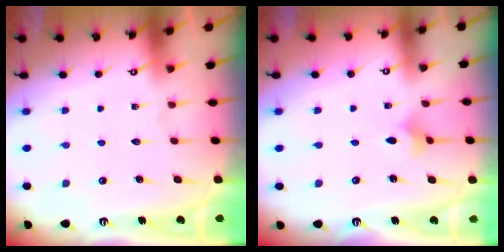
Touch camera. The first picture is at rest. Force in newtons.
{"total": 1.9, "press": 1.8, "slide": 0.5}